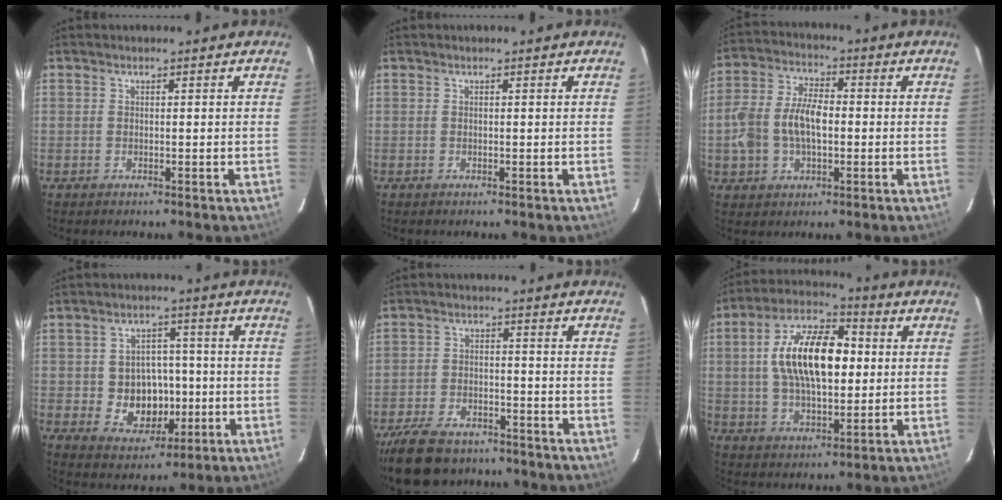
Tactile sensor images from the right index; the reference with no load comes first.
{"total": 0.0}
{"total": 11.1, "force": [-1.4, 6.8, 8.7], "torque": [-0.180, 0.015, -0.024]}
{"total": 9.4, "force": [-1.8, 7.9, 4.8], "torque": [-0.104, 0.009, -0.012]}
{"total": 14.6, "force": [-11.6, 6.5, 6.1], "torque": [-0.150, -0.002, -0.181]}
{"total": 16.8, "force": [2.0, 8.3, 14.4], "torque": [-0.262, 0.026, 0.033]}